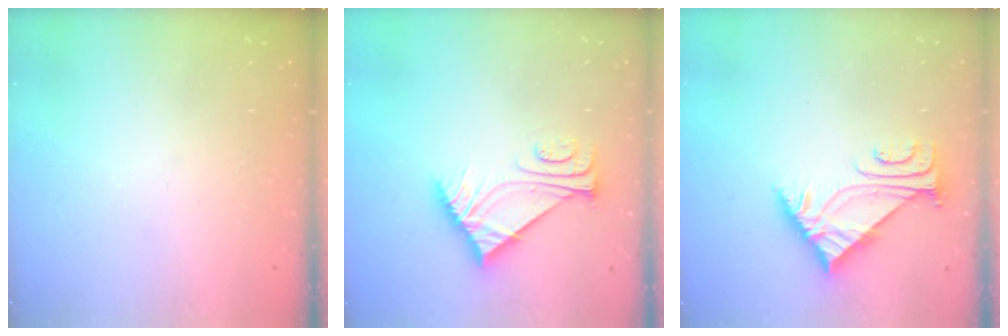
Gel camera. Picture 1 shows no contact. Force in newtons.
{"total": 7.6, "press": 7.6, "slide": 0.9}
{"total": 5.0, "press": 4.9, "slide": 0.9}